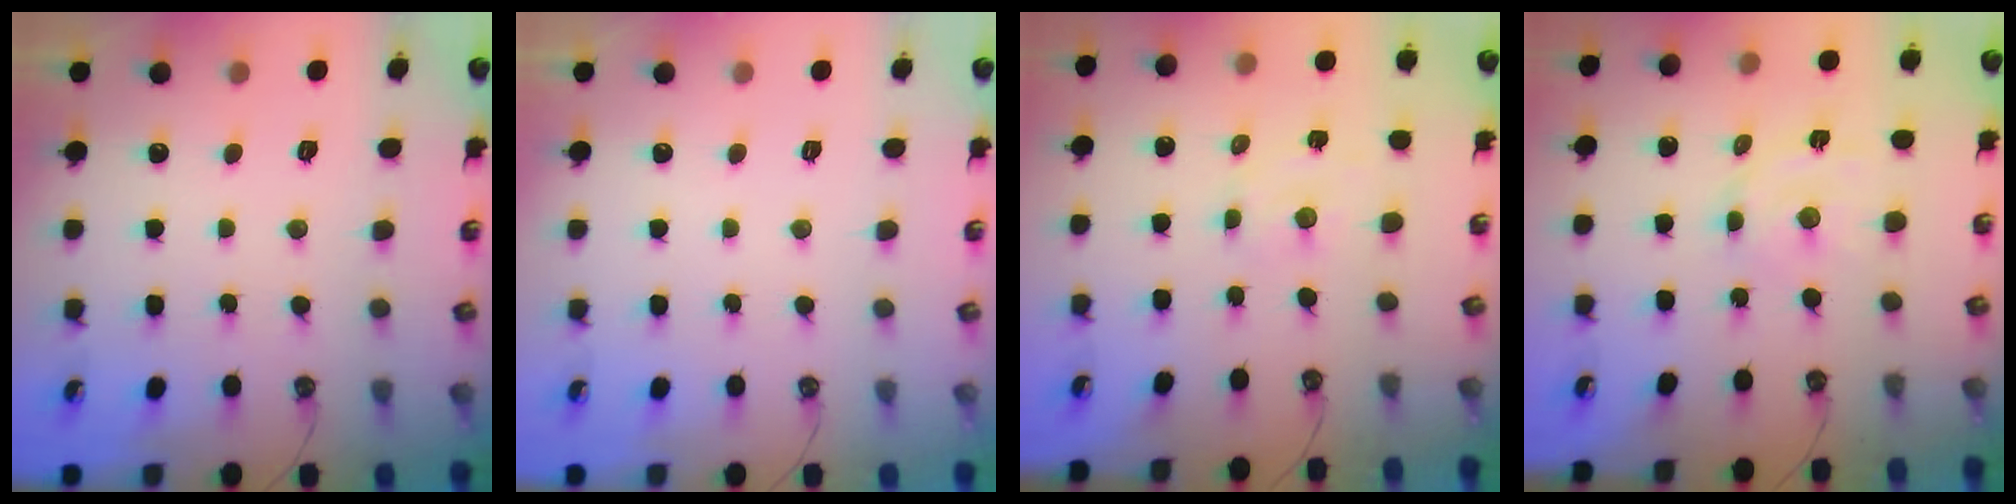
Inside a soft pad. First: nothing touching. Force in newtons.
{"total": 0.0}
{"total": 3.1, "press": 3.1, "slide": 0.5}
{"total": 4.7, "press": 4.7, "slide": 0.4}